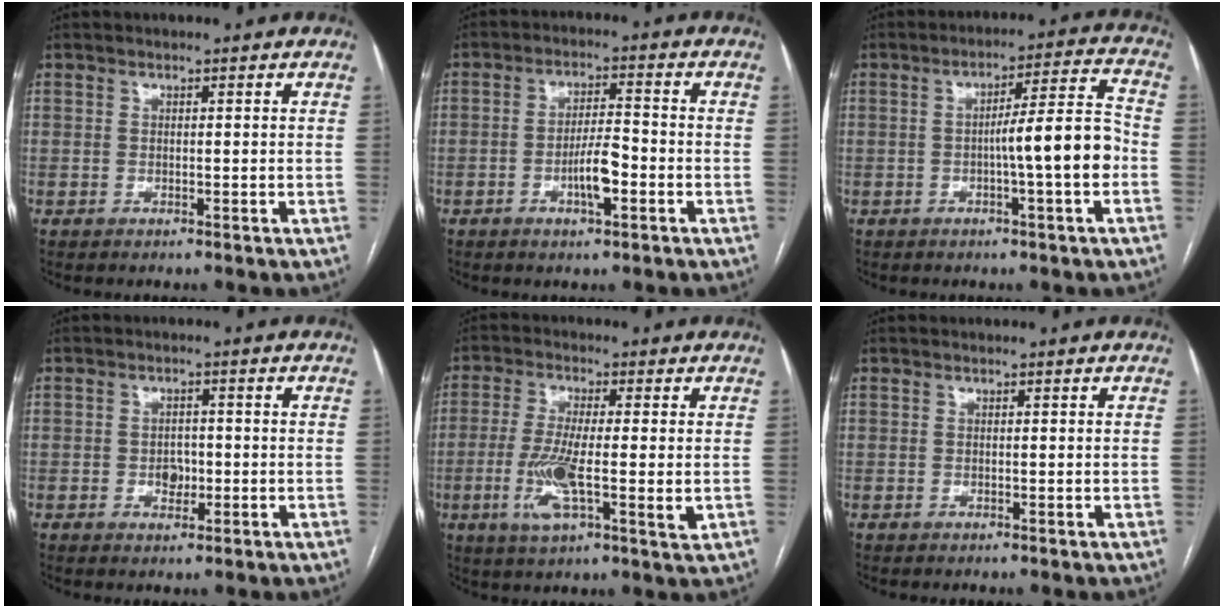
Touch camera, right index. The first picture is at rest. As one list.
[{"total": 5.6, "force": [-2.0, 1.3, 5.1], "torque": [-0.096, 0.004, -0.035]}, {"total": 9.2, "force": [-2.1, -0.1, 9.0], "torque": [-0.136, 0.016, -0.033]}, {"total": 2.7, "force": [-0.6, 1.9, 1.8], "torque": [-0.021, 0.005, -0.006]}, {"total": 10.3, "force": [-1.7, 2.0, 10.0], "torque": [-0.193, -0.014, -0.033]}, {"total": 0.0}]